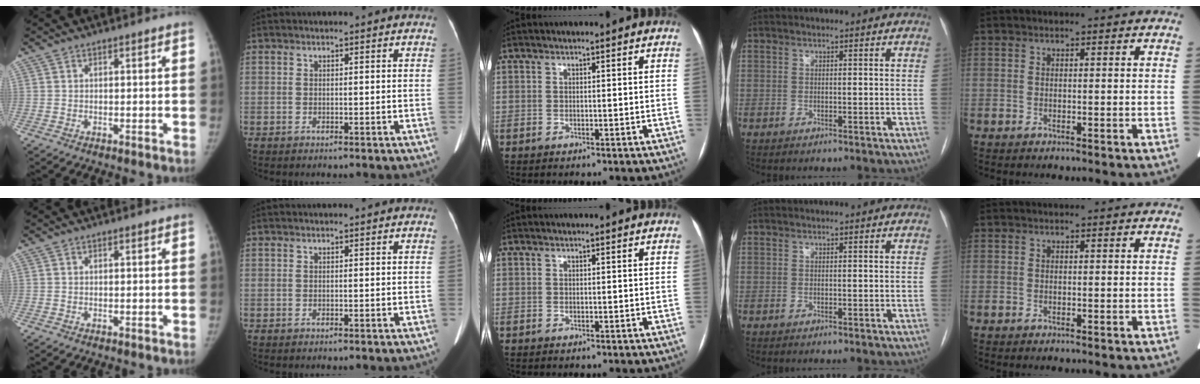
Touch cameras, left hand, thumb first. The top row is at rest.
{}